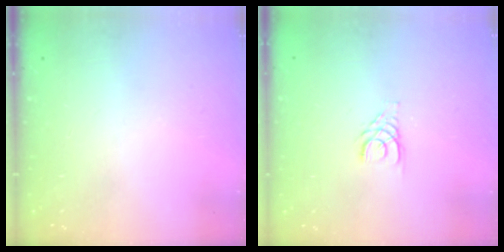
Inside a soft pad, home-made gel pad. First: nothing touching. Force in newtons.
{"total": 3.4, "press": 3.4, "slide": 0.3}